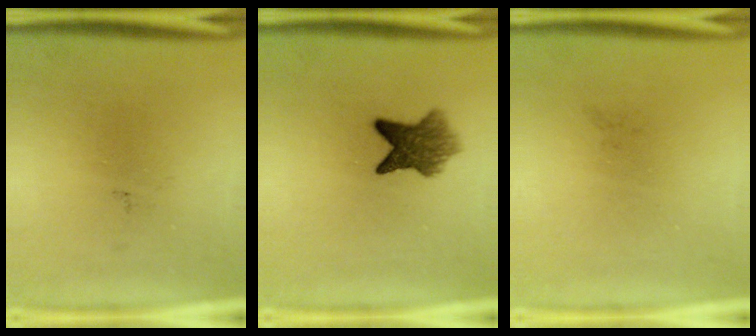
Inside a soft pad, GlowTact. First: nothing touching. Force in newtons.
{"total": 6.4}
{"total": 0.0}